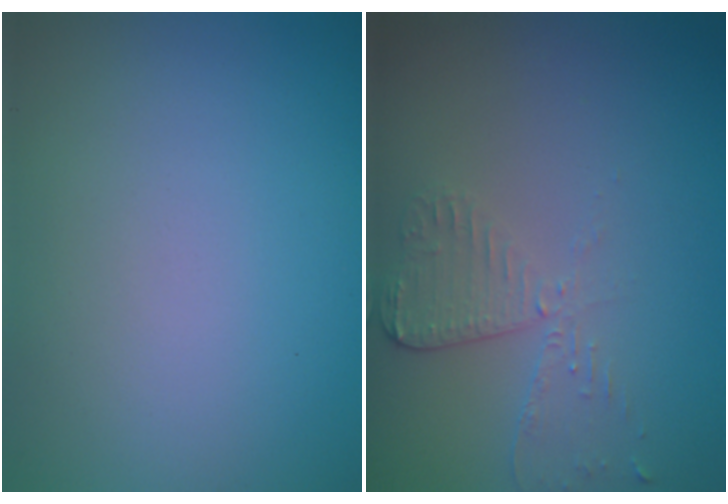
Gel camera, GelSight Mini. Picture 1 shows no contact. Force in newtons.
{"total": 2.6, "press": 2.3, "slide": 1.1}